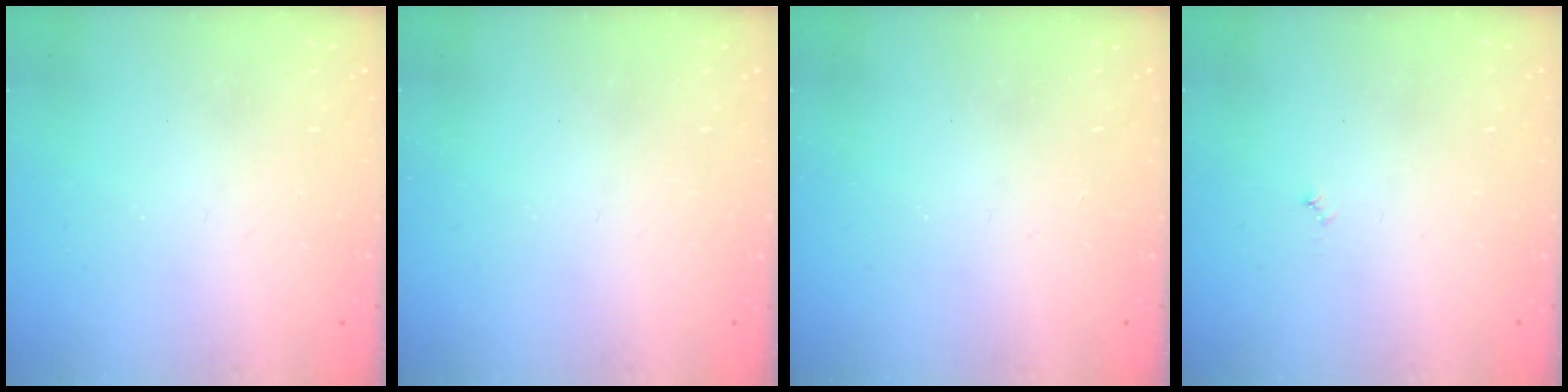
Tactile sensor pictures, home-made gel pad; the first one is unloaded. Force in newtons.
{"total": 0.0}
{"total": 1.7, "press": 1.7, "slide": 0.2}
{"total": 3.0, "press": 2.9, "slide": 0.3}